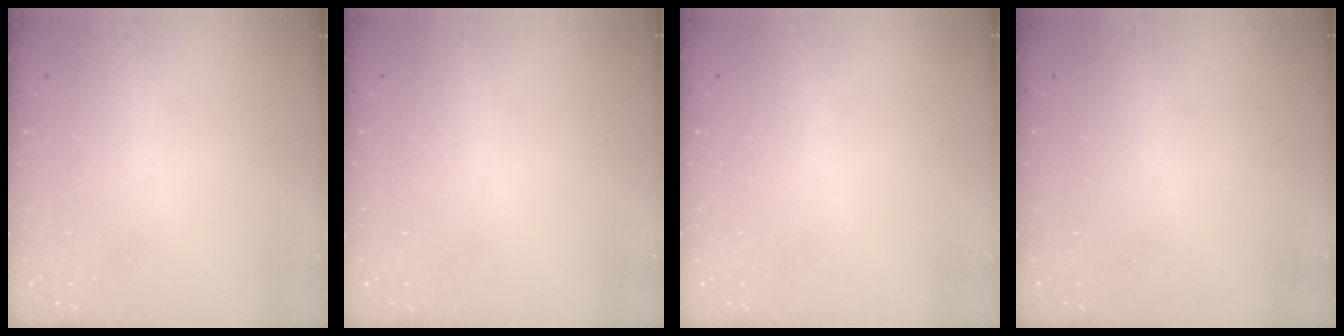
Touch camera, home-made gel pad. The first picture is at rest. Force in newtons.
{"total": 2.5, "press": 2.5, "slide": 0.2}
{"total": 2.6, "press": 2.6, "slide": 0.2}
{"total": 2.4, "press": 2.4, "slide": 0.2}